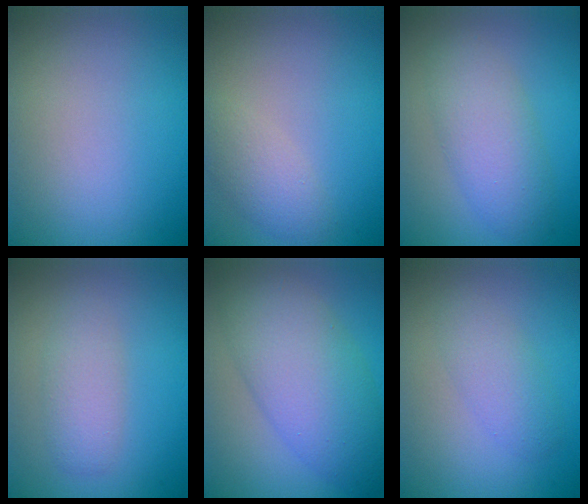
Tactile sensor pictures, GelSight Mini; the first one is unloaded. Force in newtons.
{"total": 2.4, "press": 2.4, "slide": 0.2}
{"total": 4.6, "press": 4.6, "slide": 0.2}
{"total": 2.7, "press": 2.7, "slide": 0.1}
{"total": 8.2, "press": 8.2, "slide": 0.2}
{"total": 2.5, "press": 2.5, "slide": 0.1}